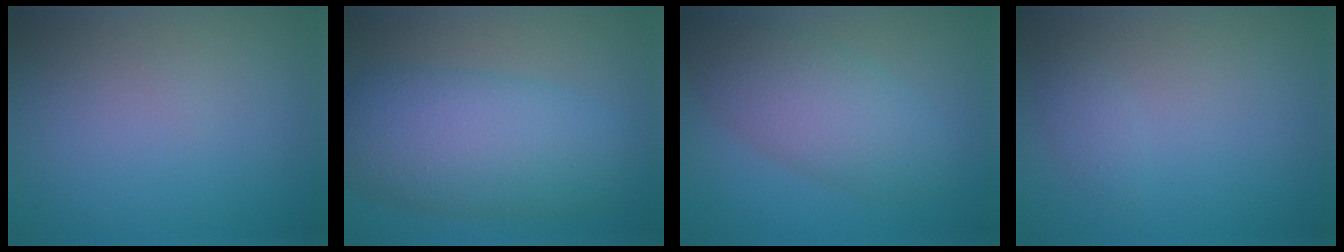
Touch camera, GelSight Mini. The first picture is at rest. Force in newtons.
{"total": 8.7, "press": 8.7, "slide": 0.5}
{"total": 5.9, "press": 5.9, "slide": 0.3}
{"total": 1.1, "press": 1.1, "slide": 0.1}